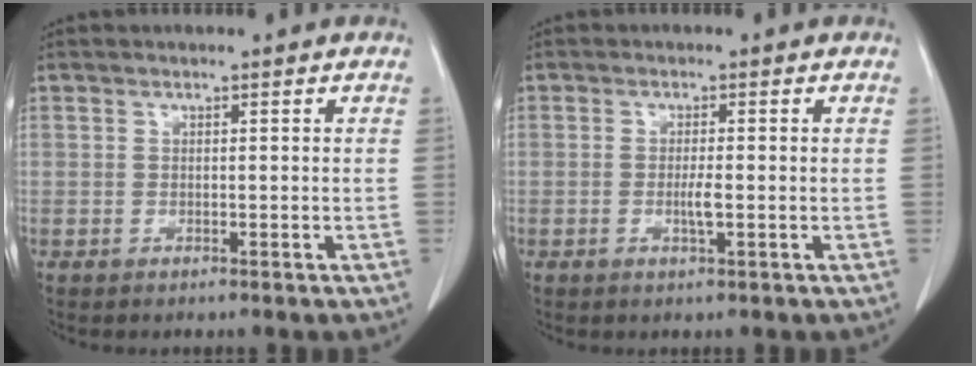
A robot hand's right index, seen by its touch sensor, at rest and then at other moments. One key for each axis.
{"total": 2.2, "fx": -0.5, "fy": 0.2, "fz": 2.1, "tx": -0.042, "ty": -0.003, "tz": -0.007}